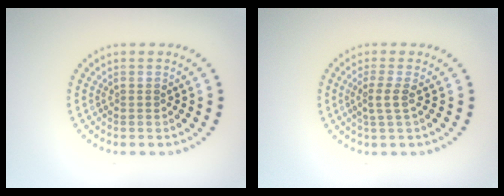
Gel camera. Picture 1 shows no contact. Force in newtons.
{"total": 1.7, "press": 1.3, "slide": 1.0}